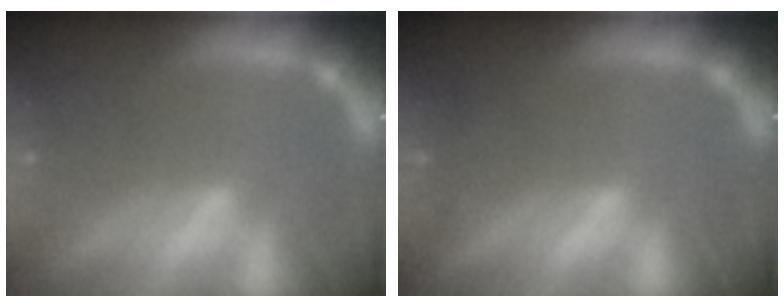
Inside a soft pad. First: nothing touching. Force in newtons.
{"total": 0.9}